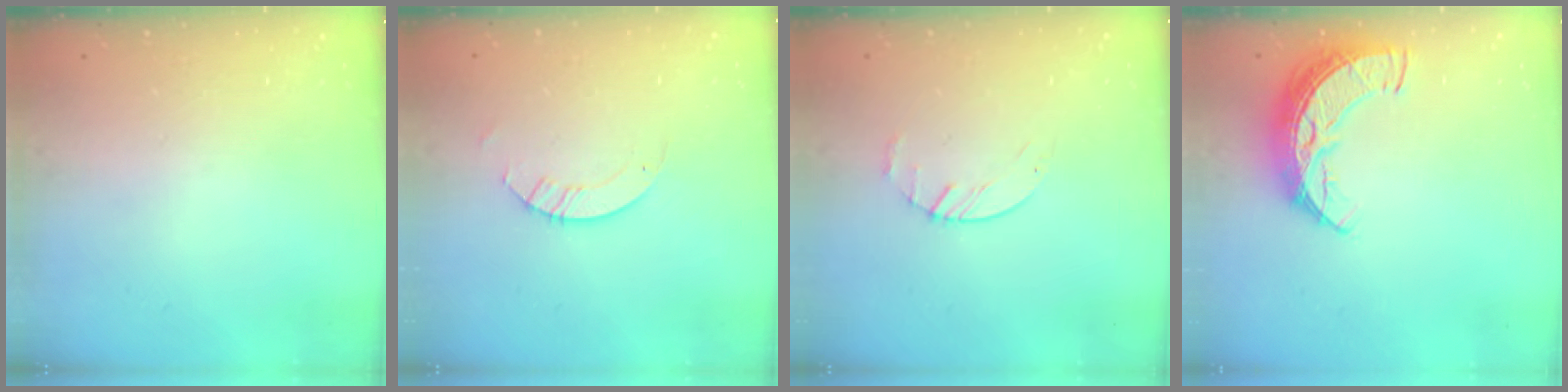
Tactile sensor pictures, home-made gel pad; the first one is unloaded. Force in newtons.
{"total": 2.9, "press": 2.9, "slide": 0.3}
{"total": 2.2, "press": 2.2, "slide": 0.3}
{"total": 9.6, "press": 9.6, "slide": 0.6}